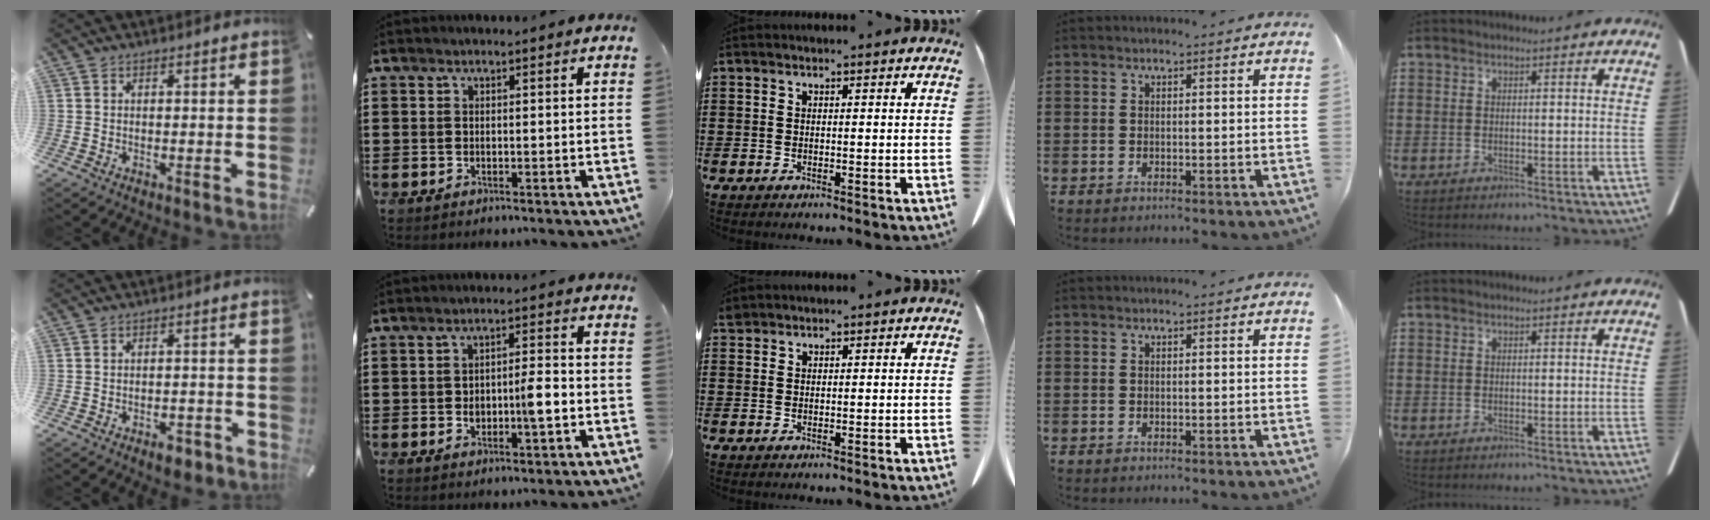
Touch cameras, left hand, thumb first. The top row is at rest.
{"thumb": {"total": 4.3, "force": [-3.0, 2.2, 2.2], "torque": [-0.031, 0.018, -0.052]}, "index": {"total": 5.3, "force": [-1.0, 1.9, 4.9], "torque": [-0.069, 0.001, -0.021]}, "middle": {"total": 1.1, "force": [1.0, 0.4, 0.2], "torque": [-0.008, 0.001, 0.019]}}